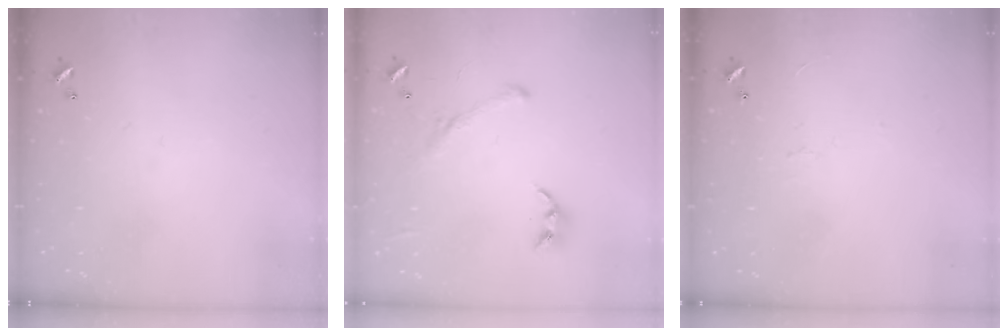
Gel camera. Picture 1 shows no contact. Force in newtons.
{"total": 1.6, "press": 1.4, "slide": 0.8}
{"total": 2.3, "press": 2.2, "slide": 0.6}